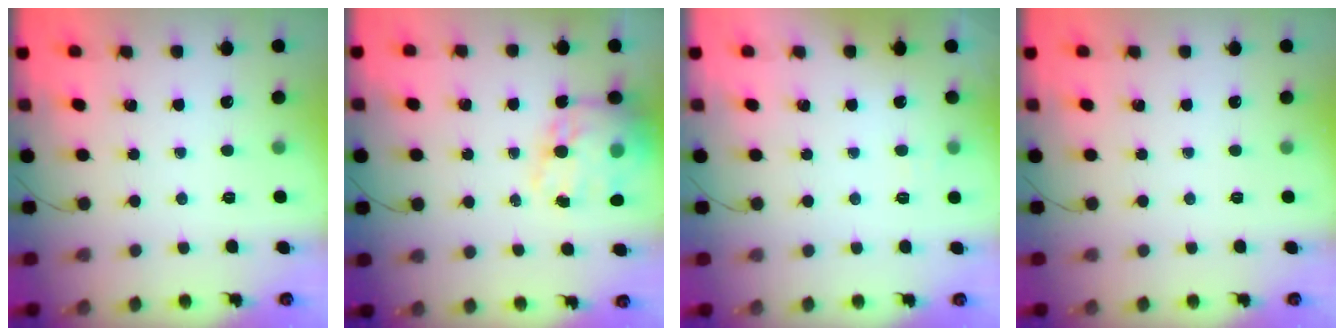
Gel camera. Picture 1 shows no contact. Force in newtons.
{"total": 18.4, "press": 17.8, "slide": 4.7}
{"total": 2.6, "press": 2.1, "slide": 1.5}
{"total": 0.0}